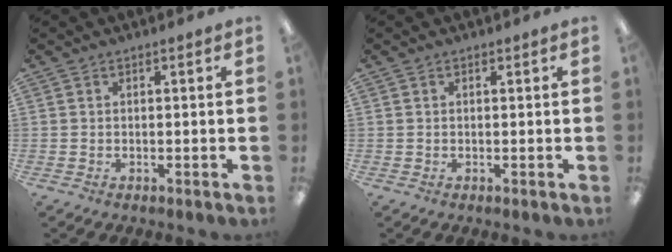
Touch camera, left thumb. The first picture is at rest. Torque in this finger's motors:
{"motor_torque": [0.00, 0.00, 0.00, 0.00, 0.00]}